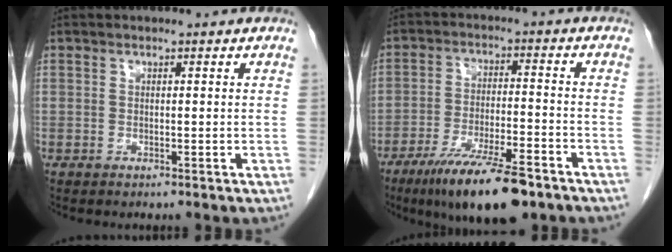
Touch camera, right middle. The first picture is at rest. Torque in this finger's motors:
{"motor_torque": [1.31, -0.83, 0.50, 0.13]}